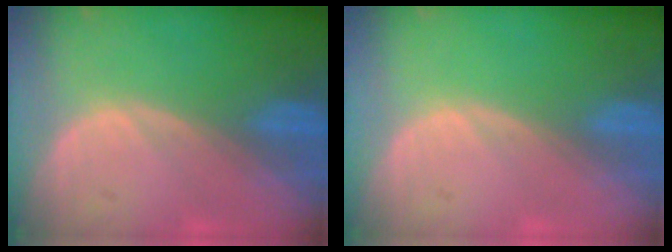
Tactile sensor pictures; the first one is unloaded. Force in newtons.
{"total": 0.0}